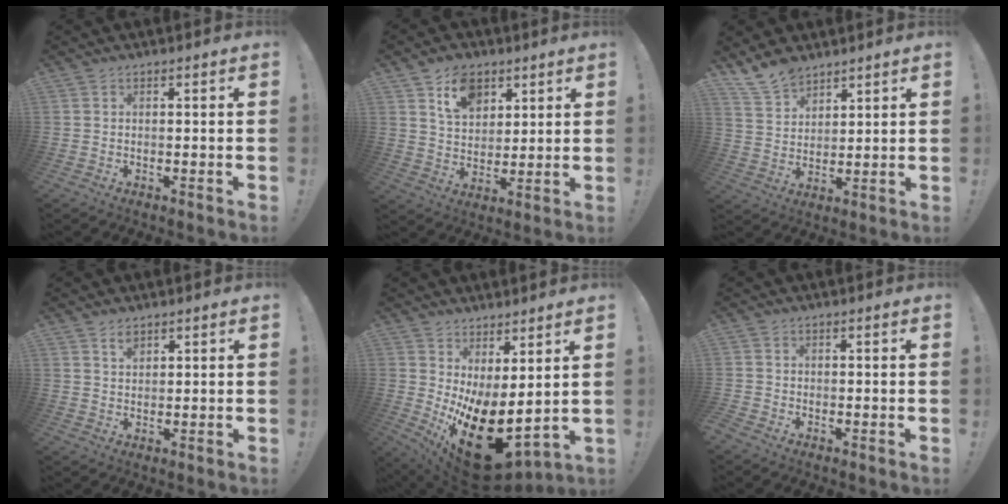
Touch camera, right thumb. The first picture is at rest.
{"total": 10.9, "force": [6.1, 7.7, 4.7], "torque": [-0.066, -0.029, 0.115]}
{"total": 9.2, "force": [7.6, 4.7, 2.2], "torque": [-0.042, -0.051, 0.150]}
{"total": 2.7, "force": [1.8, 1.4, 1.4], "torque": [-0.009, -0.010, 0.029]}
{"total": 16.7, "force": [-3.9, 7.8, 14.3], "torque": [-0.206, -0.003, -0.040]}
{"total": 1.4, "force": [-1.1, 0.9, 0.1], "torque": [-0.003, 0.005, -0.020]}